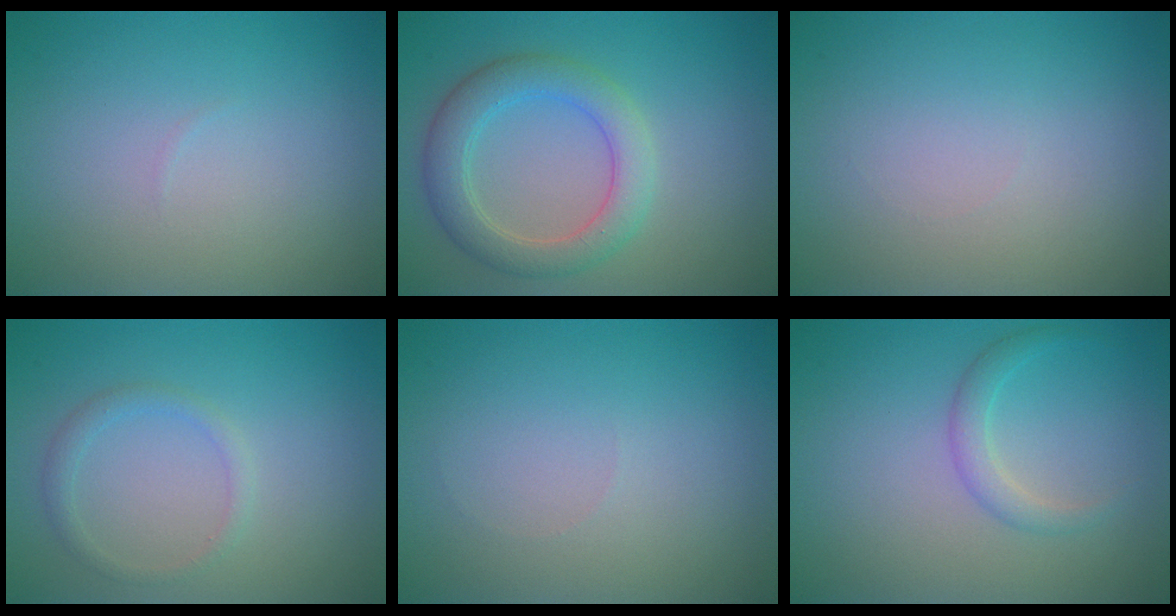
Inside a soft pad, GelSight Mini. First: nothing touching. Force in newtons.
{"total": 4.4, "press": 4.4, "slide": 0.2}
{"total": 0.0}
{"total": 1.4, "press": 1.4, "slide": 0.1}
{"total": 0.0}
{"total": 1.7, "press": 1.7, "slide": 0.1}